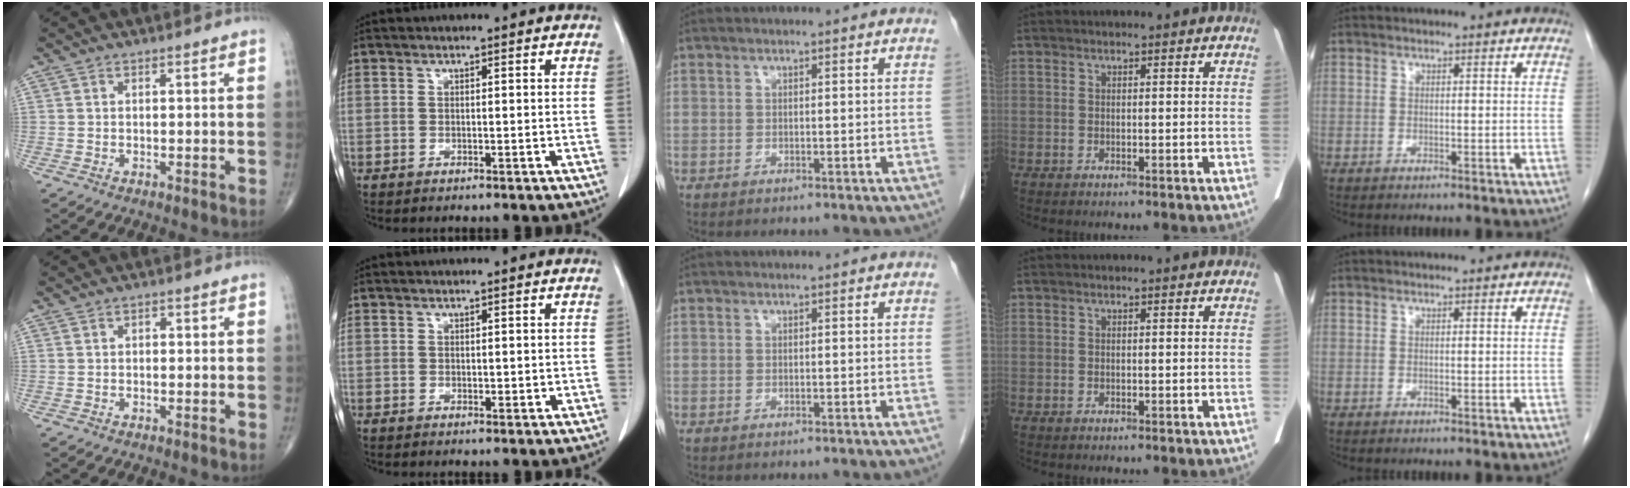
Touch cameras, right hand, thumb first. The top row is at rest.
{"thumb": {"total": 1.0, "force": [0.2, 0.7, 0.7], "torque": [-0.006, 0.002, 0.001]}, "index": {"total": 1.0, "force": [0.3, 0.7, 0.6], "torque": [-0.004, -0.001, 0.009]}}